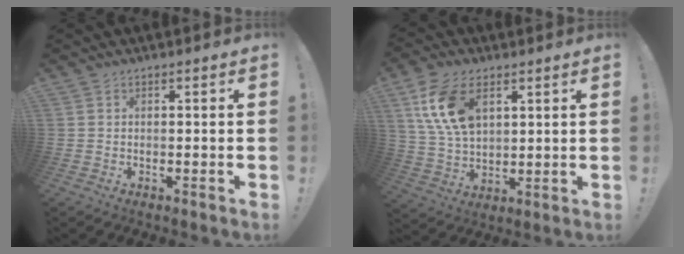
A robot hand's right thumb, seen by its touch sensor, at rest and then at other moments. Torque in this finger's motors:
{"motor_torque": [-0.05, 0.37, 0.32, 0.44, 0.12]}